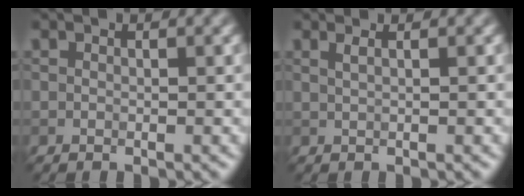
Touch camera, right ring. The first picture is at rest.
{"total": 1.7, "force": [0.9, 0.8, 1.2], "torque": [-0.007, 0.000, -0.003]}